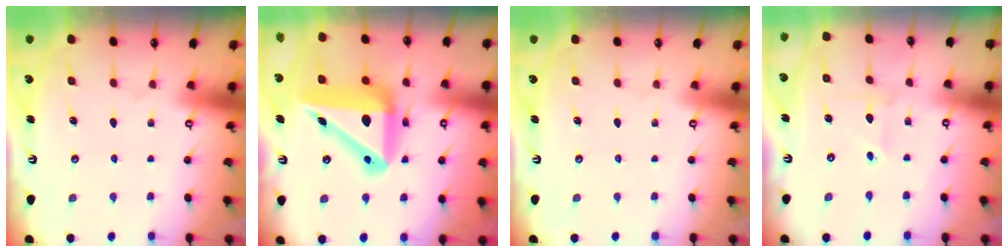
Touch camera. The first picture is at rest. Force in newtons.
{"total": 19.3, "press": 18.9, "slide": 3.6}
{"total": 0.0}
{"total": 1.8, "press": 1.7, "slide": 0.2}